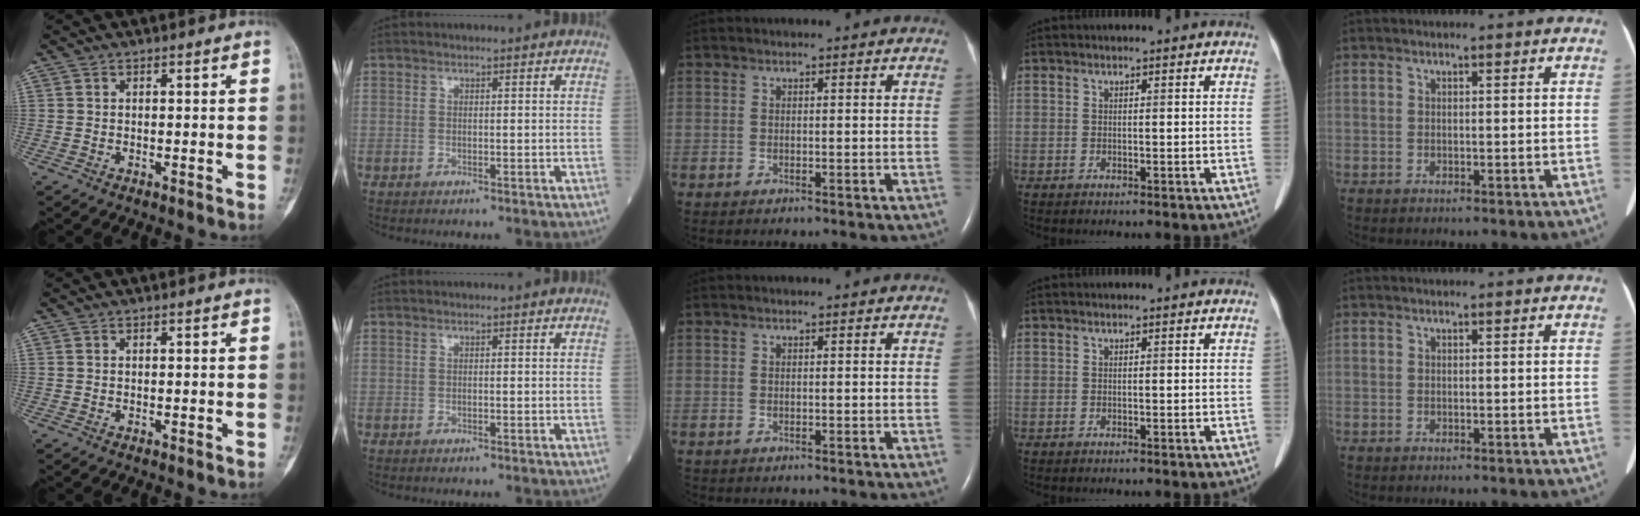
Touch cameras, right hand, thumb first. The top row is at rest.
{}